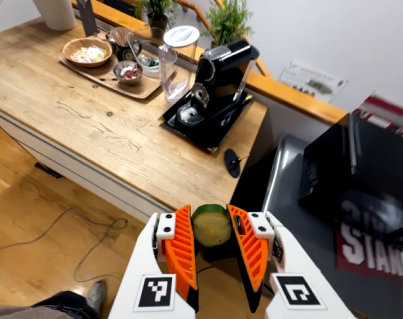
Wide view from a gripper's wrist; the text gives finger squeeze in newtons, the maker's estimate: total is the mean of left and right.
{"total": 10.0, "left": 10.2, "right": 9.8}